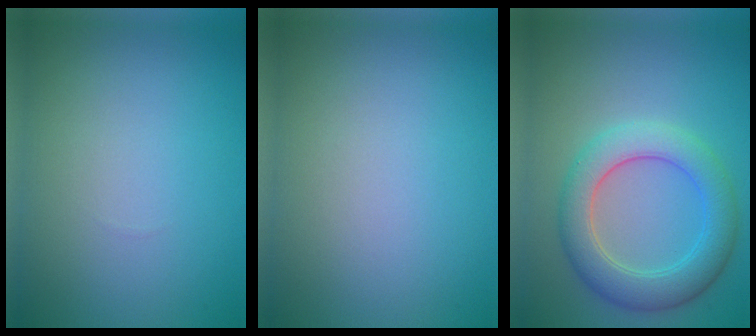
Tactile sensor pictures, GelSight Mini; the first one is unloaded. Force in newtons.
{"total": 0.0}
{"total": 5.5, "press": 5.5, "slide": 0.4}